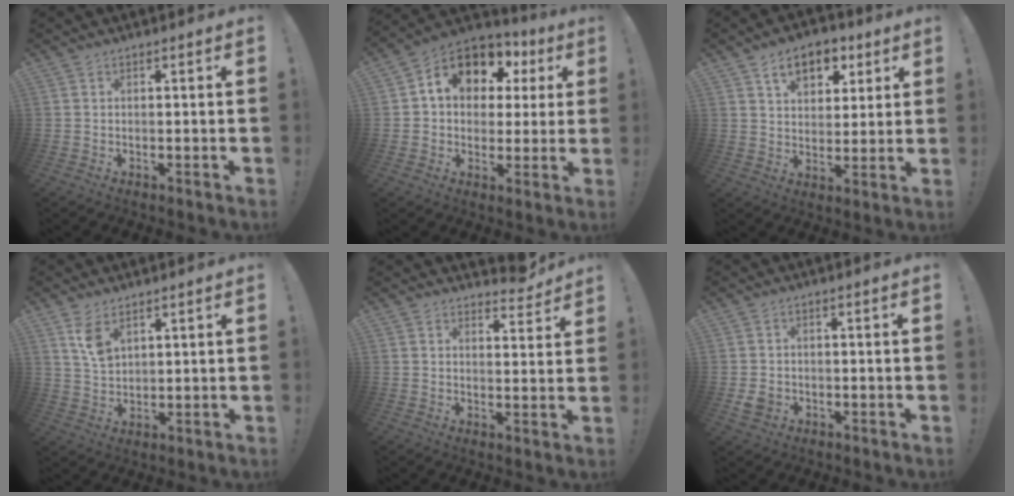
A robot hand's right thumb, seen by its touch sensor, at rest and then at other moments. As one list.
[{"total": 11.8, "force": [4.8, 8.8, 6.2], "torque": [-0.097, -0.026, 0.088]}, {"total": 11.0, "force": [5.7, 7.1, 6.2], "torque": [-0.090, -0.019, 0.105]}, {"total": 6.6, "force": [3.8, 3.6, 4.0], "torque": [-0.057, -0.023, 0.068]}, {"total": 5.0, "force": [4.4, 1.8, 1.5], "torque": [-0.007, -0.036, 0.077]}, {"total": 3.6, "force": [-1.0, 3.0, 1.9], "torque": [-0.041, 0.003, -0.016]}]